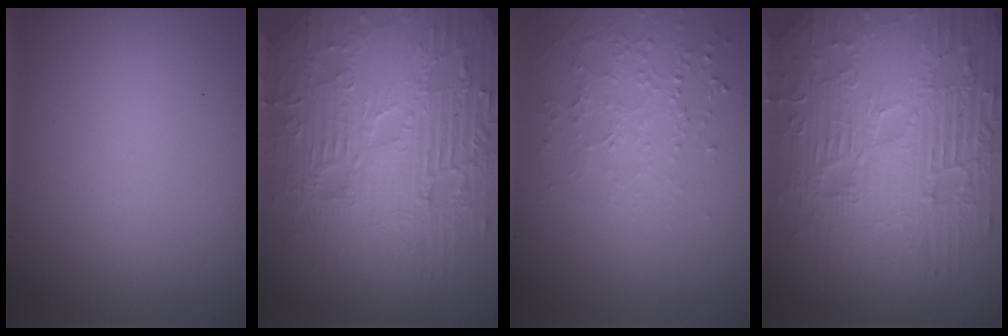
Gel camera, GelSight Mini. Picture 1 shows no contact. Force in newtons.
{"total": 11.4, "press": 7.4, "slide": 8.7}
{"total": 1.5, "press": 1.2, "slide": 0.9}
{"total": 11.9, "press": 7.7, "slide": 9.1}